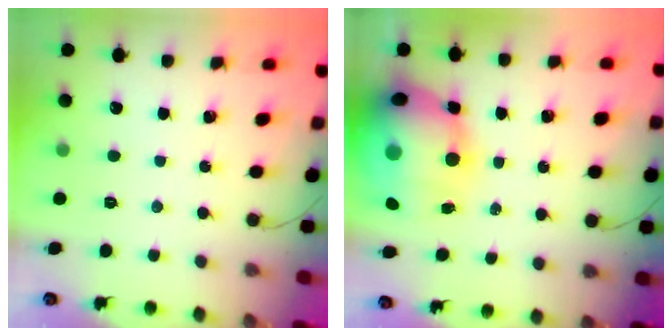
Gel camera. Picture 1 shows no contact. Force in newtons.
{"total": 24.2, "press": 23.6, "slide": 5.5}